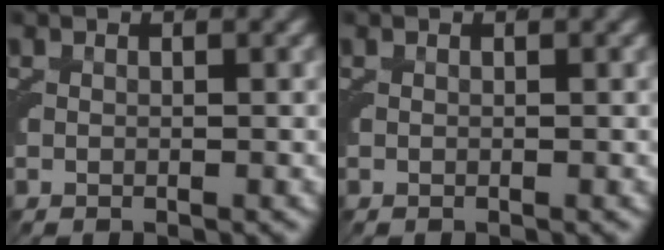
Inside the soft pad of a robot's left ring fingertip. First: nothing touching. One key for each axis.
{"total": 0.0}